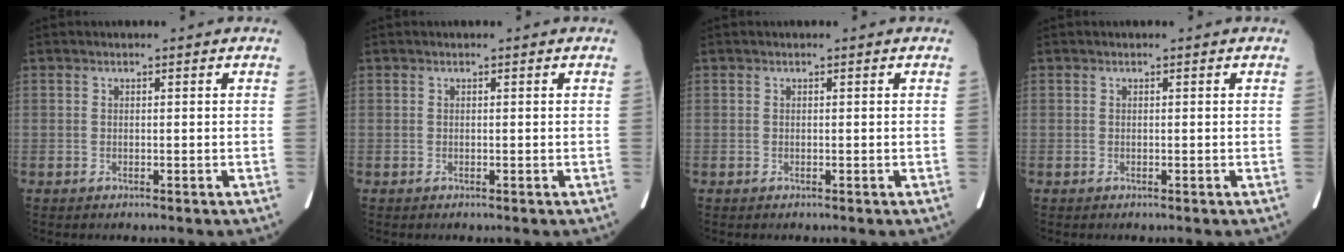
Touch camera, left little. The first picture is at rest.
{"total": 0.0}
{"total": 0.0}
{"total": 0.0}